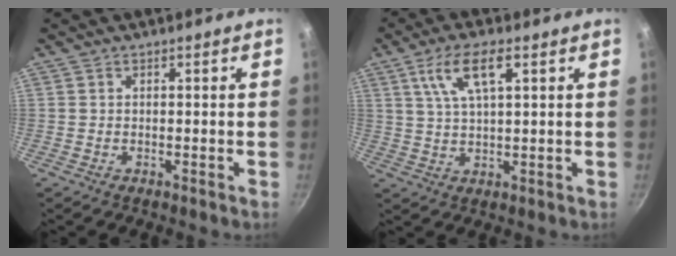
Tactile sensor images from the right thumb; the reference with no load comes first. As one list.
[{"total": 8.6, "force": [3.6, 2.8, 7.3], "torque": [-0.132, 0.000, 0.071]}]